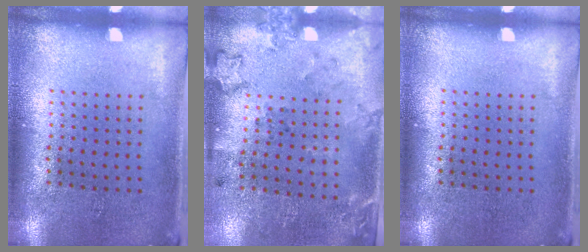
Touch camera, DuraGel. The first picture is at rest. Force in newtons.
{"total": 2.0, "press": 1.4, "slide": 1.4}
{"total": 0.0}